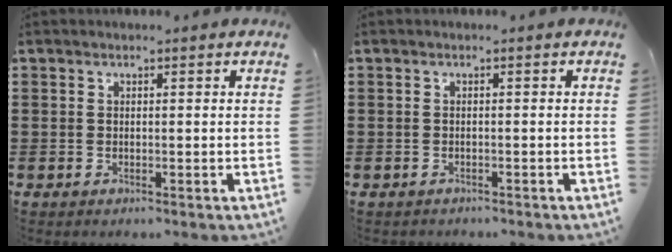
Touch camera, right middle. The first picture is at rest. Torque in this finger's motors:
{"motor_torque": [0.73, -0.48, -0.02, 0.00]}